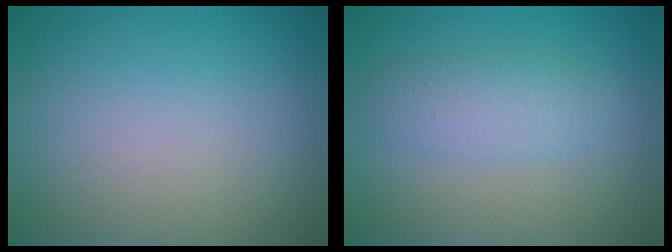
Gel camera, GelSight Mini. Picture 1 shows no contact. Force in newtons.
{"total": 2.9, "press": 2.9, "slide": 0.1}